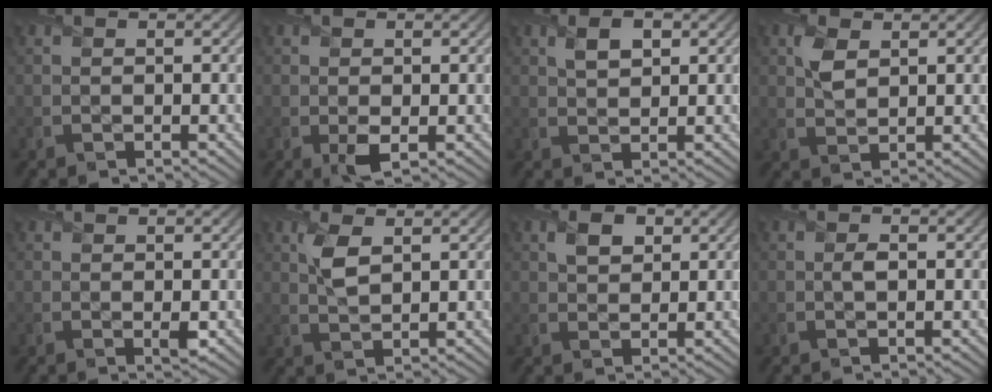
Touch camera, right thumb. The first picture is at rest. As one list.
[{"total": 2.1, "force": [-0.4, 1.3, 1.6], "torque": [-0.033, -0.011, -0.005]}, {"total": 3.2, "force": [1.3, 1.9, 2.2], "torque": [-0.045, 0.000, 0.023]}, {"total": 3.1, "force": [1.4, 1.9, 2.1], "torque": [-0.052, 0.002, 0.026]}, {"total": 1.1, "force": [0.0, 0.6, 0.9], "torque": [-0.016, -0.007, -0.002]}, {"total": 3.5, "force": [1.5, 1.6, 2.8], "torque": [-0.068, 0.003, 0.032]}, {"total": 3.2, "force": [1.3, 2.3, 1.9], "torque": [-0.041, -0.001, 0.023]}, {"total": 1.2, "force": [0.0, 0.7, 1.0], "torque": [-0.021, -0.002, -0.001]}]